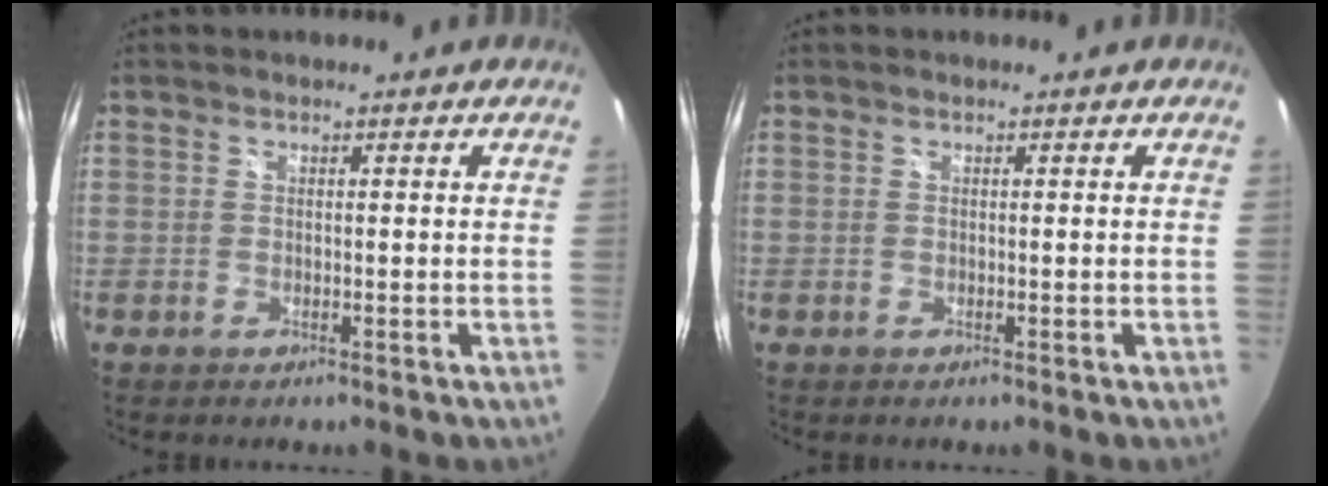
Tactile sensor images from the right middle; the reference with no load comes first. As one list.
[{"total": 0.0}]